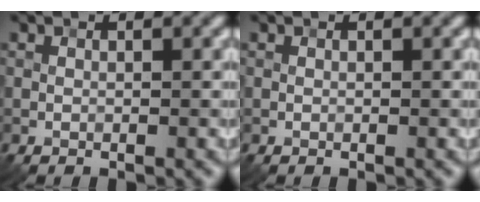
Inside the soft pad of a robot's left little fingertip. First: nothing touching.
{"total": 0.0}